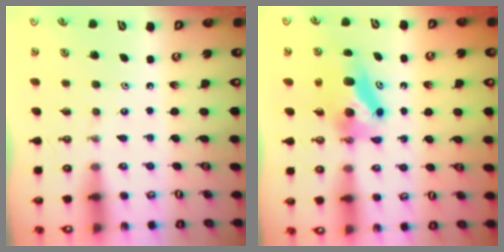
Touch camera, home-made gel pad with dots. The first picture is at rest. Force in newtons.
{"total": 9.2, "press": 8.9, "slide": 2.0}